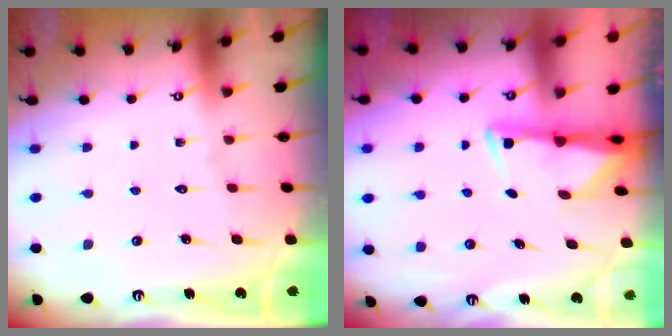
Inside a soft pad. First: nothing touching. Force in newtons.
{"total": 3.0, "press": 2.9, "slide": 0.6}